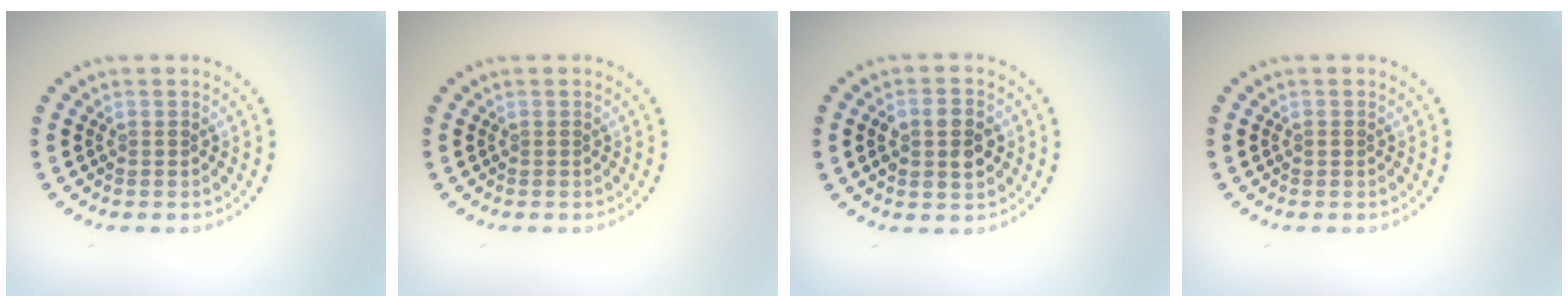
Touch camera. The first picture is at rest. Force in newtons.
{"total": 0.0}
{"total": 3.7, "press": 3.7, "slide": 0.2}
{"total": 0.5, "press": 0.5, "slide": 0.1}